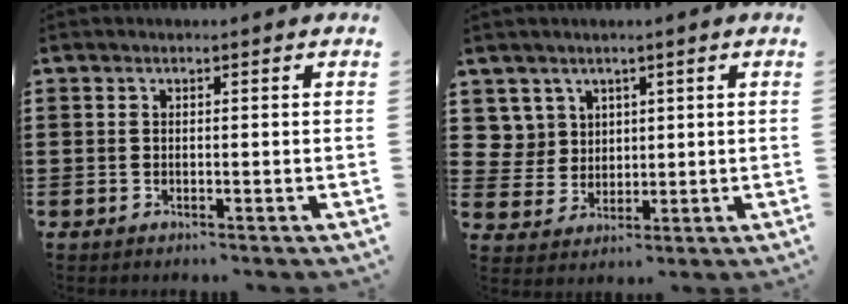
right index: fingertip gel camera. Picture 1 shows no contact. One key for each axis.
{"total": 4.7, "fx": 2.4, "fy": 4.0, "fz": 0.5, "tx": -0.033, "ty": 0.012, "tz": 0.045}